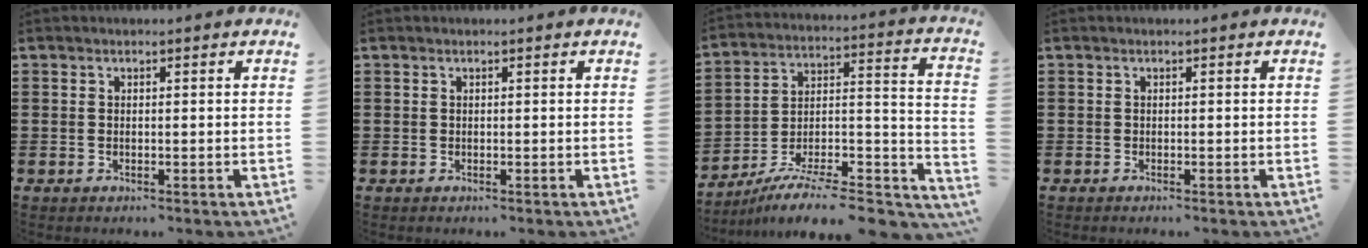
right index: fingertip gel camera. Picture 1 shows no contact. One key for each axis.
{"total": 0.0}
{"total": 8.7, "fx": -7.1, "fy": 1.7, "fz": 4.8, "tx": -0.067, "ty": 0.011, "tz": -0.136}
{"total": 0.0}